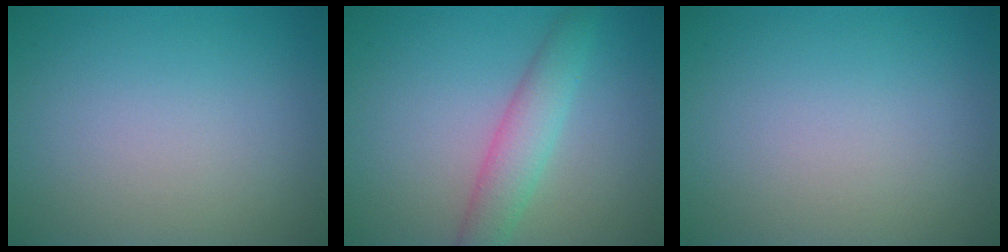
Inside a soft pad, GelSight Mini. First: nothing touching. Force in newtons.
{"total": 3.5, "press": 3.5, "slide": 0.1}
{"total": 0.0}